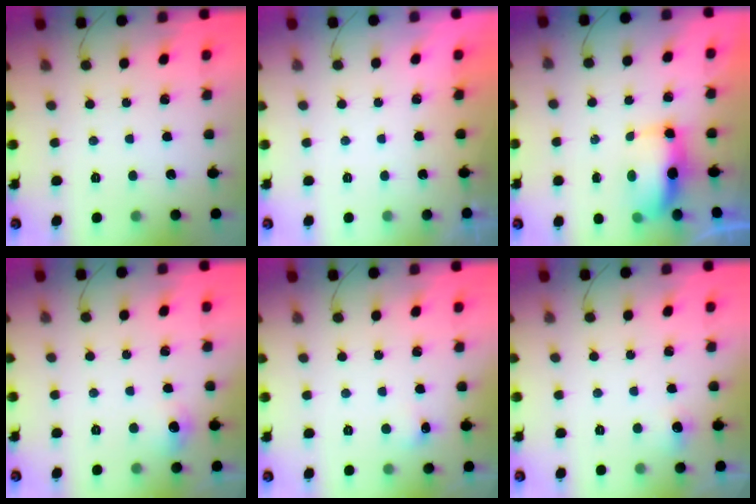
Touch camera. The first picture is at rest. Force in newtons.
{"total": 1.9, "press": 0.1, "slide": 1.9}
{"total": 10.3, "press": 8.6, "slide": 5.7}
{"total": 12.5, "press": 5.7, "slide": 11.1}
{"total": 4.4, "press": 4.2, "slide": 1.3}
{"total": 4.0, "press": 3.7, "slide": 1.6}